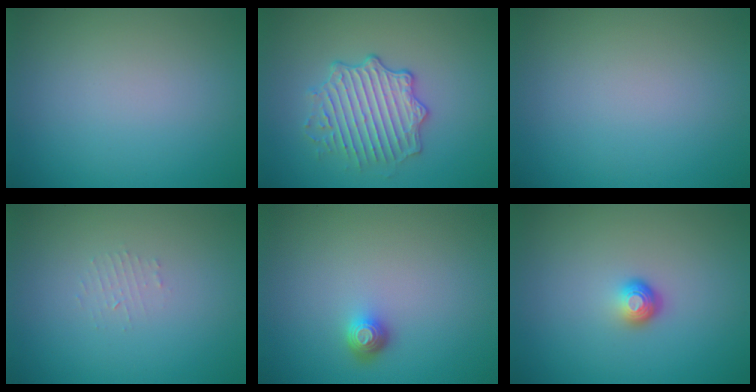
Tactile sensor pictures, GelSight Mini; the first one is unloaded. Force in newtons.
{"total": 4.2, "press": 3.8, "slide": 1.8}
{"total": 0.0}
{"total": 0.9, "press": 0.9, "slide": 0.2}
{"total": 1.6, "press": 1.3, "slide": 1.0}
{"total": 1.8, "press": 1.1, "slide": 1.5}